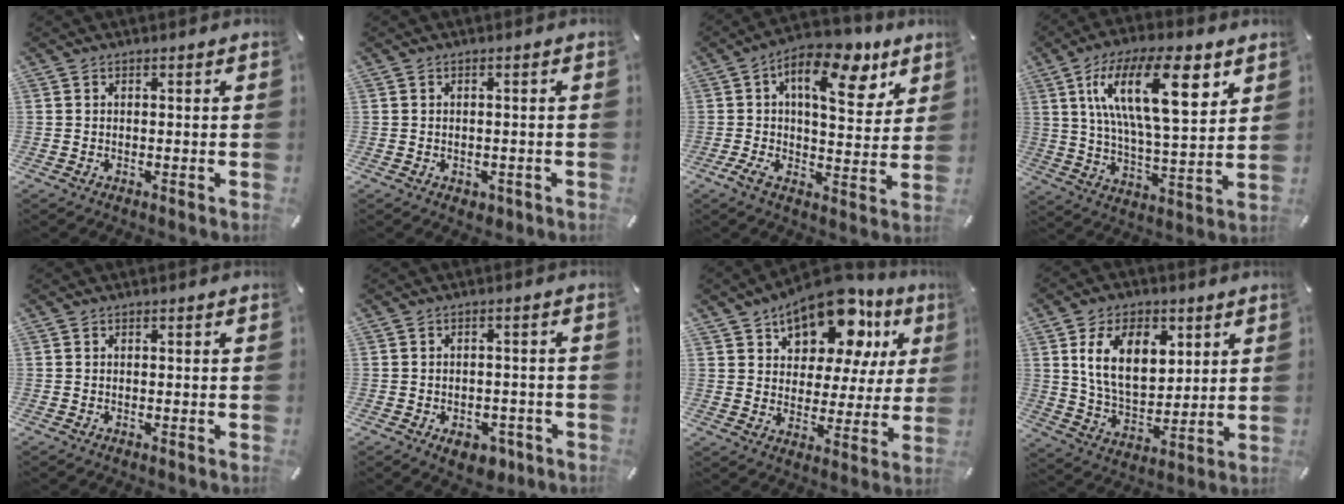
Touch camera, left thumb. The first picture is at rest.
{"total": 1.7, "force": [-0.7, 1.3, 0.7], "torque": [-0.012, 0.003, -0.013]}
{"total": 16.8, "force": [7.9, 8.1, 12.4], "torque": [-0.180, -0.046, 0.130]}
{"total": 21.0, "force": [9.2, 8.3, 17.0], "torque": [-0.308, -0.020, 0.141]}
{"total": 0.0}
{"total": 5.6, "force": [-2.6, 3.6, 3.4], "torque": [-0.054, 0.015, -0.042]}
{"total": 16.2, "force": [11.6, 8.4, 7.6], "torque": [-0.122, -0.082, 0.202]}
{"total": 14.9, "force": [5.8, 9.5, 9.9], "torque": [-0.169, -0.004, 0.104]}